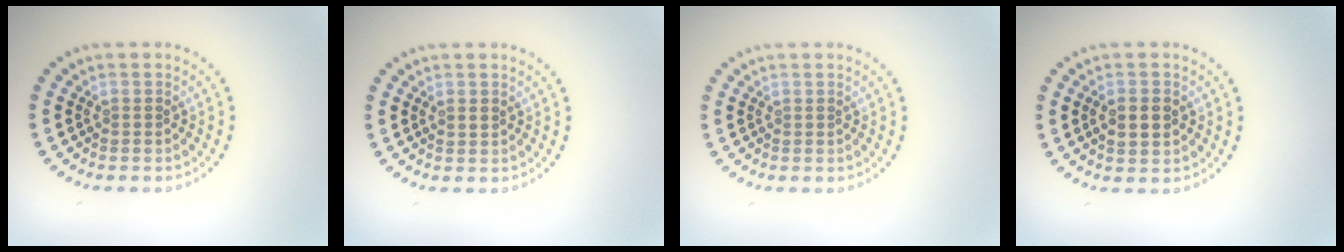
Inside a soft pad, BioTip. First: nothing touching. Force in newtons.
{"total": 1.1, "press": 1.1, "slide": 0.1}
{"total": 0.0}
{"total": 2.5, "press": 2.5, "slide": 0.2}